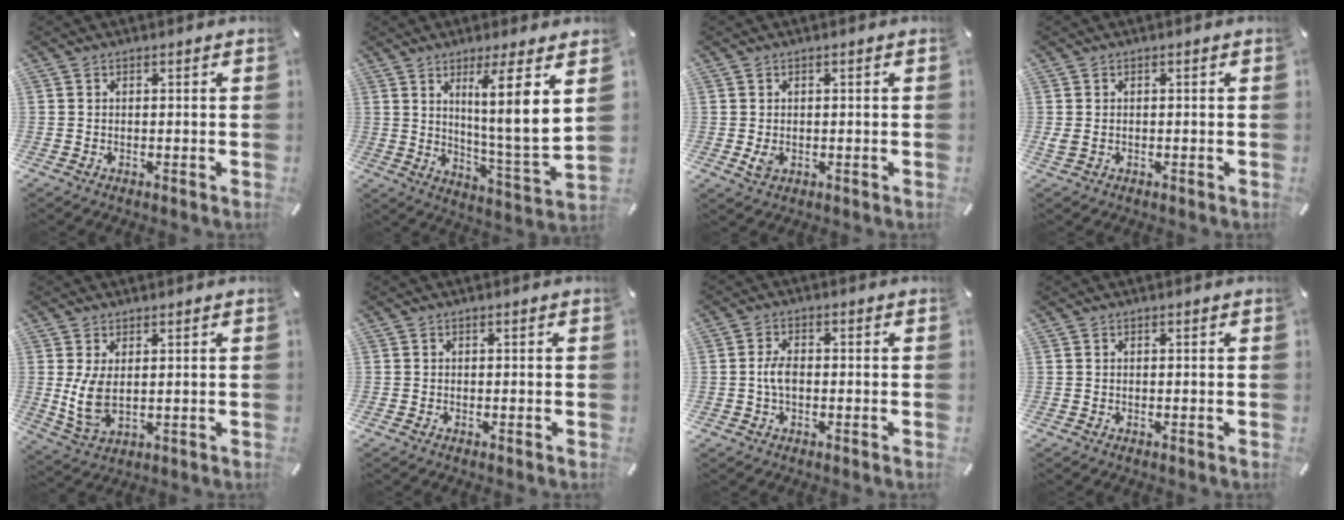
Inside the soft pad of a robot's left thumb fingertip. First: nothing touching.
{"total": 12.8, "force": [6.0, 0.7, 11.3], "torque": [-0.177, -0.042, 0.087]}
{"total": 2.1, "force": [-0.3, 1.7, 1.2], "torque": [-0.021, -0.005, -0.006]}
{"total": 1.5, "force": [-0.1, 1.1, 0.9], "torque": [-0.018, 0.002, 0.000]}
{"total": 7.1, "force": [1.1, 3.7, 6.0], "torque": [-0.142, -0.011, 0.020]}
{"total": 0.0}
{"total": 4.2, "force": [-0.4, 2.6, 3.3], "torque": [-0.076, 0.001, -0.009]}
{"total": 0.0}